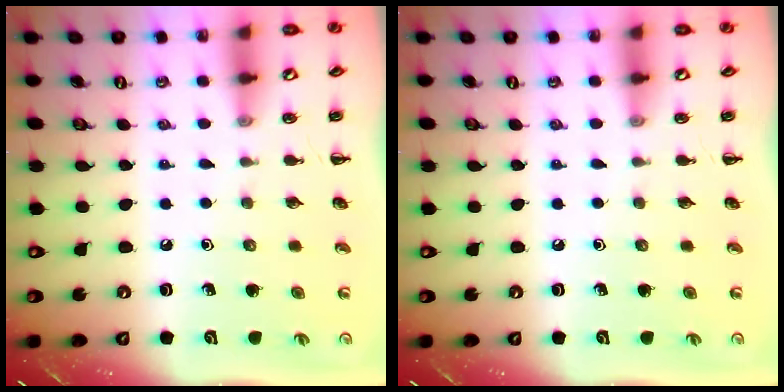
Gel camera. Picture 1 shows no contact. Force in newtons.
{"total": 0.0}